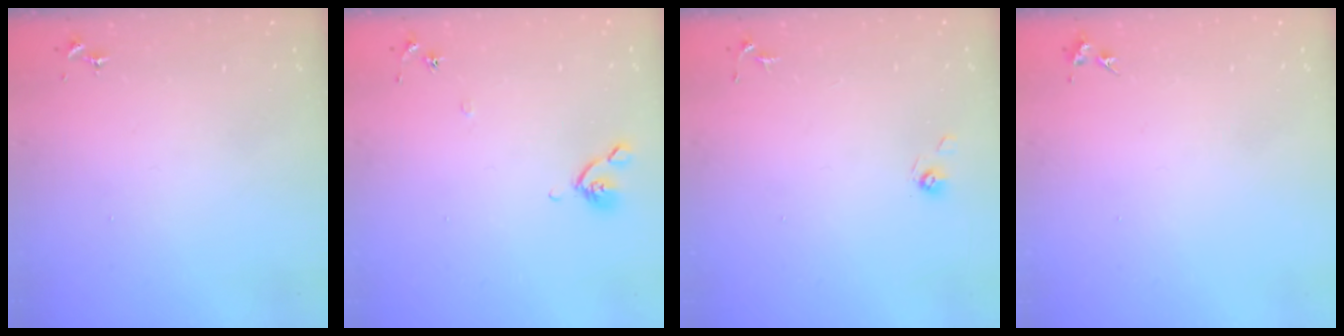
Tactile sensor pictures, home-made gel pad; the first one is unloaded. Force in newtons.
{"total": 6.2, "press": 6.2, "slide": 0.8}
{"total": 4.7, "press": 4.4, "slide": 1.5}
{"total": 4.3, "press": 4.3, "slide": 0.6}